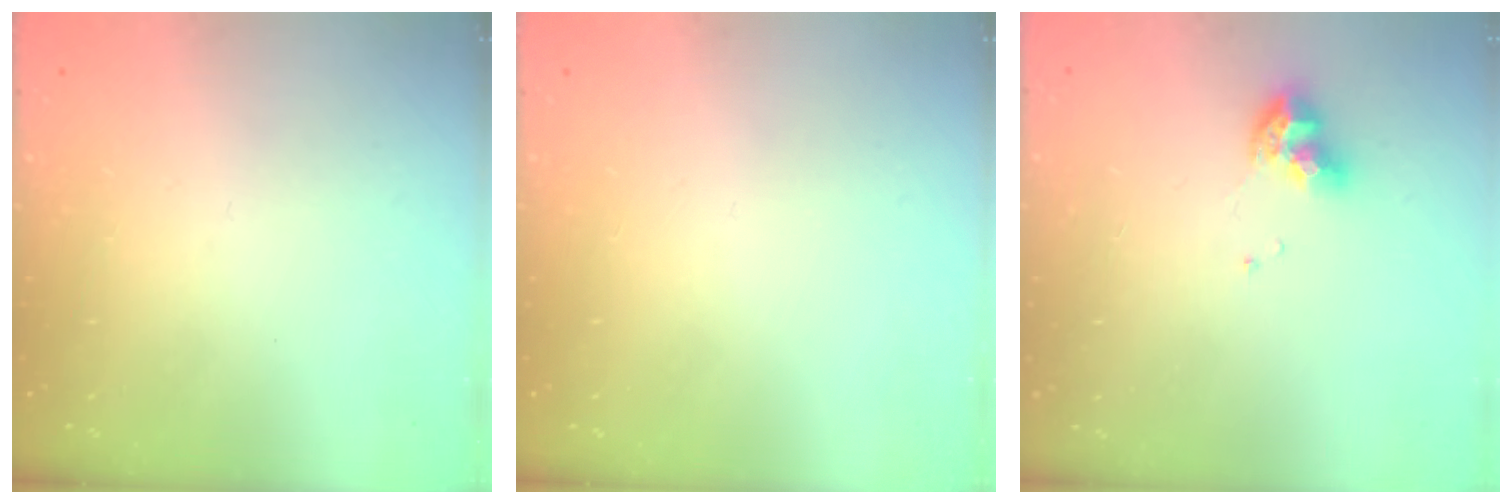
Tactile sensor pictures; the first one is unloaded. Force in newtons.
{"total": 0.0}
{"total": 8.6, "press": 8.5, "slide": 0.9}